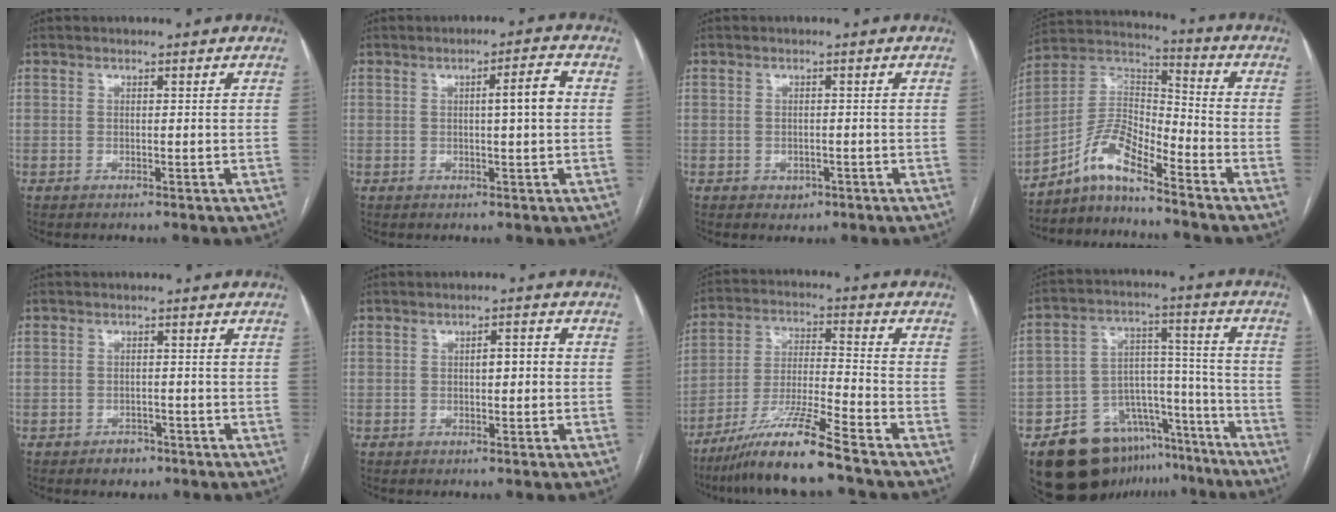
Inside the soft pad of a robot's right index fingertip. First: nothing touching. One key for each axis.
{"total": 4.4, "fx": 0.4, "fy": 0.0, "fz": 4.4, "tx": -0.064, "ty": 0.006, "tz": 0.005}
{"total": 1.7, "fx": -0.8, "fy": 1.3, "fz": 0.6, "tx": -0.006, "ty": 0.004, "tz": -0.005}
{"total": 9.1, "fx": -7.0, "fy": 2.1, "fz": 5.4, "tx": -0.116, "ty": 0.030, "tz": -0.135}
{"total": 2.5, "fx": -1.6, "fy": 1.7, "fz": 0.6, "tx": -0.007, "ty": 0.005, "tz": -0.020}
{"total": 2.6, "fx": -0.1, "fy": 0.9, "fz": 2.4, "tx": -0.035, "ty": 0.010, "tz": -0.001}
{"total": 11.9, "fx": -9.1, "fy": -0.7, "fz": 7.6, "tx": -0.148, "ty": -0.023, "tz": -0.169}
{"total": 17.6, "fx": -13.1, "fy": 10.4, "fz": 5.7, "tx": -0.061, "ty": 0.083, "tz": -0.189}